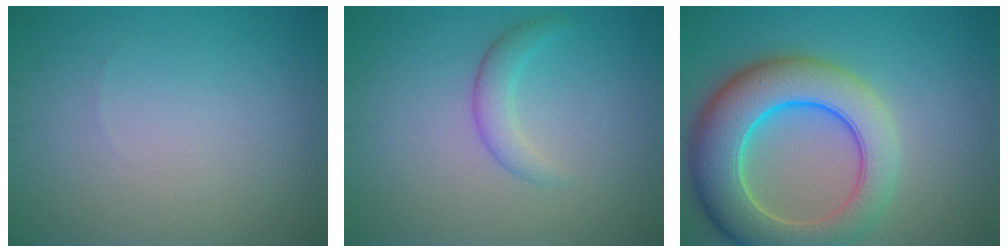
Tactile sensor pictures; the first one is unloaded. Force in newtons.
{"total": 2.1, "press": 2.1, "slide": 0.1}
{"total": 10.2, "press": 10.2, "slide": 0.6}